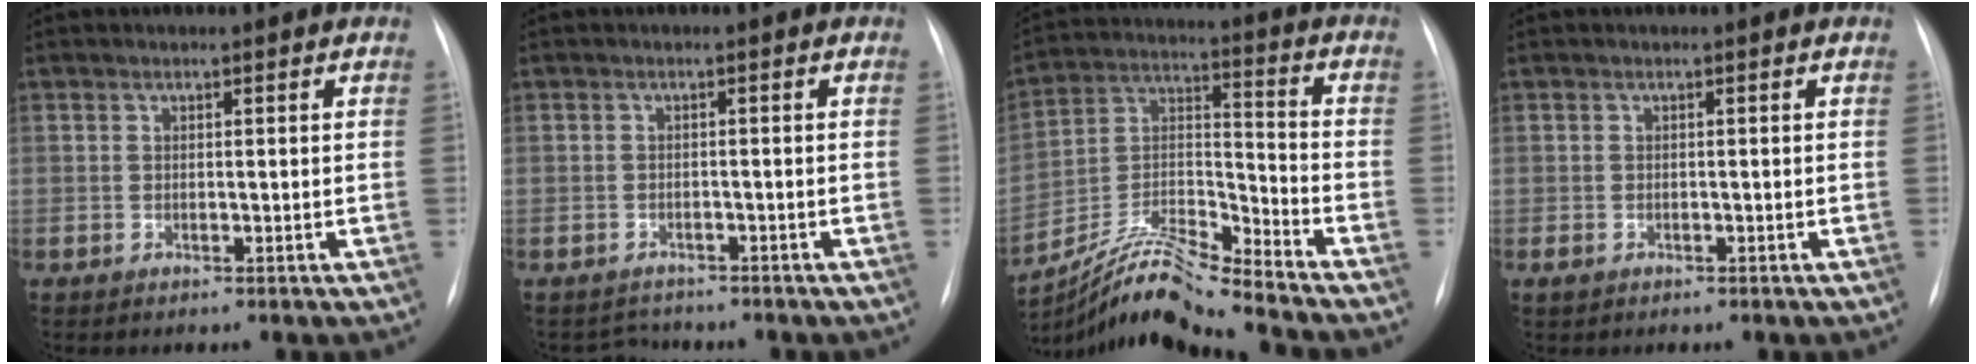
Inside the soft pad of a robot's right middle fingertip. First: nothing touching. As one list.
[{"total": 2.1, "force": [-1.9, 0.7, -0.7], "torque": [0.010, -0.006, -0.029]}, {"total": 12.9, "force": [-12.2, -1.3, 4.0], "torque": [-0.080, 0.019, -0.227]}, {"total": 0.9, "force": [-0.4, 0.7, 0.4], "torque": [-0.005, 0.002, -0.001]}]